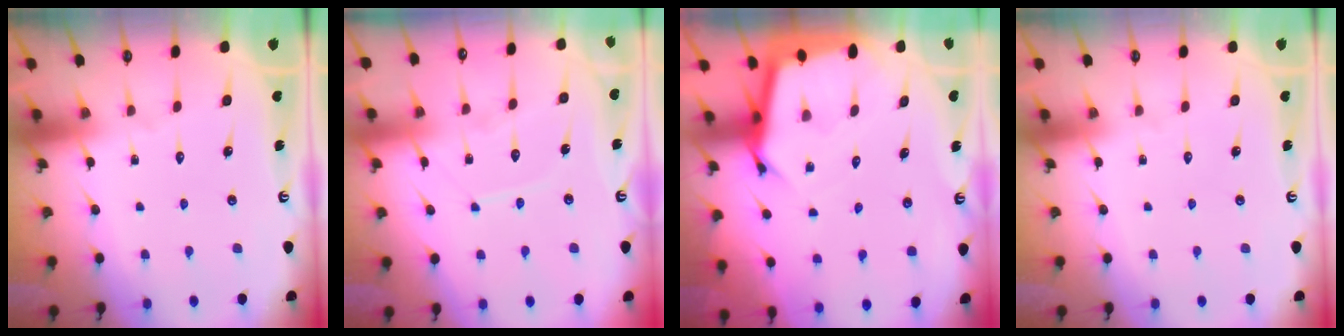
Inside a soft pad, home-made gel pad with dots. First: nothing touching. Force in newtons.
{"total": 7.3, "press": 7.3, "slide": 0.3}
{"total": 5.6, "press": 5.6, "slide": 0.5}
{"total": 0.0}